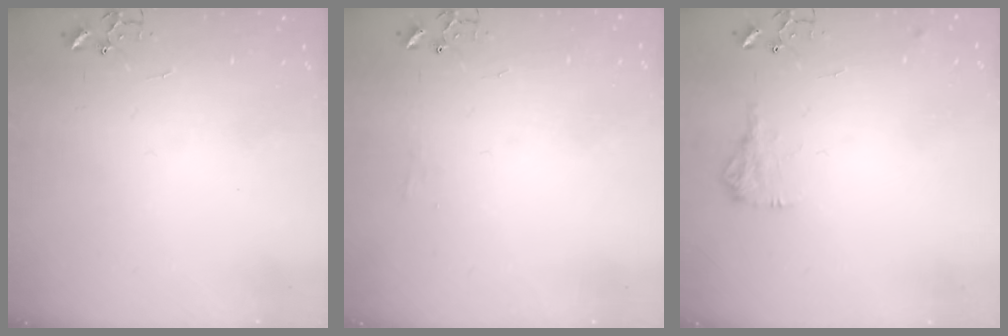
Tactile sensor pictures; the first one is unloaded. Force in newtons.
{"total": 4.5, "press": 4.4, "slide": 0.7}
{"total": 9.5, "press": 9.5, "slide": 0.4}